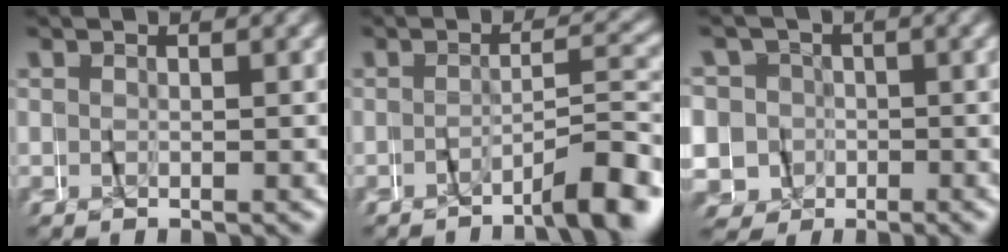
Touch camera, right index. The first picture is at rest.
{"total": 4.9, "force": [-4.0, -0.1, 2.8], "torque": [-0.037, 0.005, -0.069]}
{"total": 10.3, "force": [-1.8, 9.9, 2.3], "torque": [-0.082, -0.043, -0.030]}